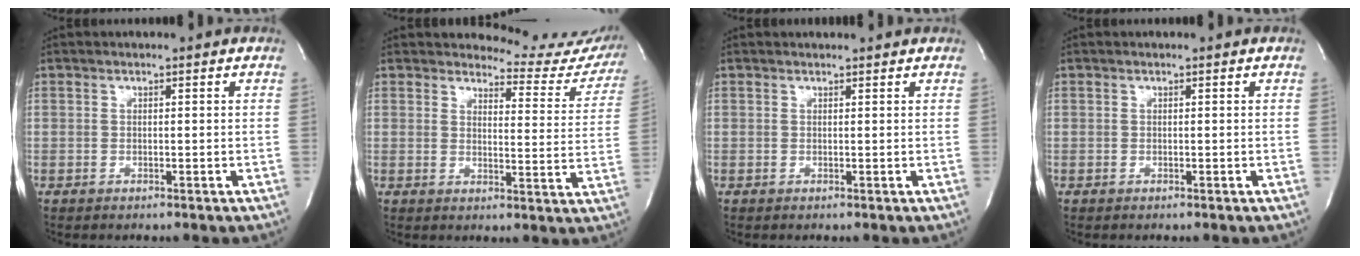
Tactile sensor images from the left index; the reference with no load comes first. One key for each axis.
{"total": 12.5, "fx": 12.3, "fy": 2.2, "fz": 0.3, "tx": 0.016, "ty": -0.081, "tz": 0.116}
{"total": 1.6, "fx": 1.5, "fy": 0.3, "fz": 0.1, "tx": -0.013, "ty": 0.009, "tz": 0.017}
{"total": 0.0}